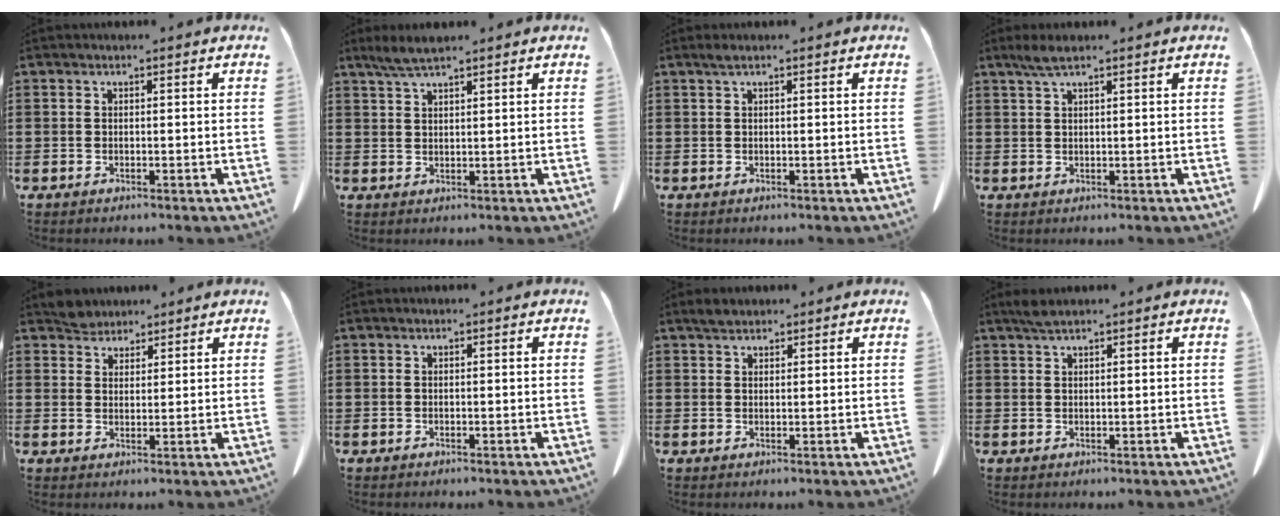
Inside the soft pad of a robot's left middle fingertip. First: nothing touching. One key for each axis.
{"total": 3.3, "fx": 2.4, "fy": 0.5, "fz": 2.2, "tx": -0.047, "ty": 0.003, "tz": 0.044}
{"total": 0.8, "fx": 0.4, "fy": 0.1, "fz": 0.7, "tx": -0.014, "ty": 0.002, "tz": 0.006}
{"total": 2.4, "fx": 1.6, "fy": 0.4, "fz": 1.8, "tx": -0.037, "ty": 0.004, "tz": 0.028}
{"total": 3.3, "fx": 3.1, "fy": 1.1, "fz": 0.0, "tx": -0.011, "ty": 0.004, "tz": 0.060}
{"total": 0.0}
{"total": 1.9, "fx": 1.7, "fy": 0.7, "fz": 0.4, "tx": -0.013, "ty": 0.006, "tz": 0.033}
{"total": 1.7, "fx": 1.4, "fy": 0.3, "fz": 1.0, "tx": -0.023, "ty": 0.003, "tz": 0.025}